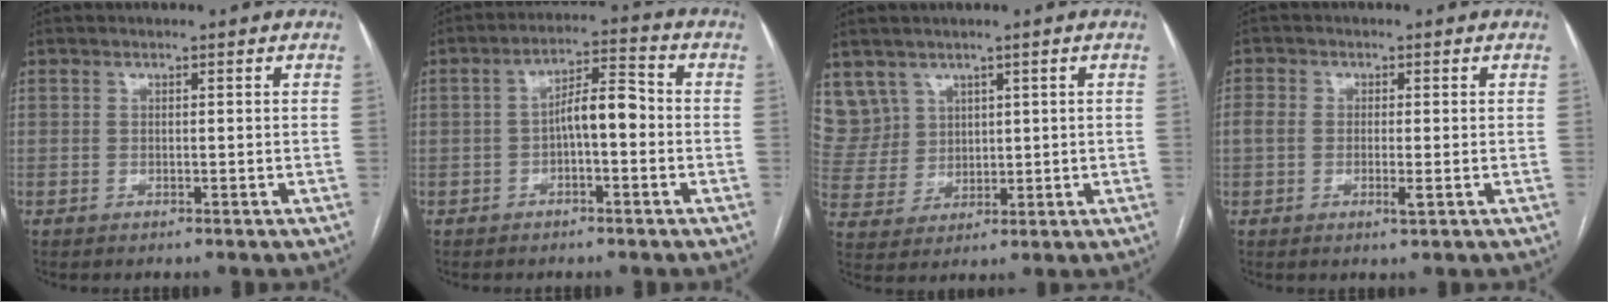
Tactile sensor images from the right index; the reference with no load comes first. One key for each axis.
{"total": 6.2, "fx": -1.0, "fy": 1.9, "fz": 5.8, "tx": -0.099, "ty": 0.027, "tz": -0.017}
{"total": 8.2, "fx": 5.0, "fy": 6.5, "fz": 0.2, "tx": -0.018, "ty": 0.025, "tz": 0.120}
{"total": 3.4, "fx": -0.7, "fy": 1.5, "fz": 3.0, "tx": -0.064, "ty": 0.001, "tz": -0.012}